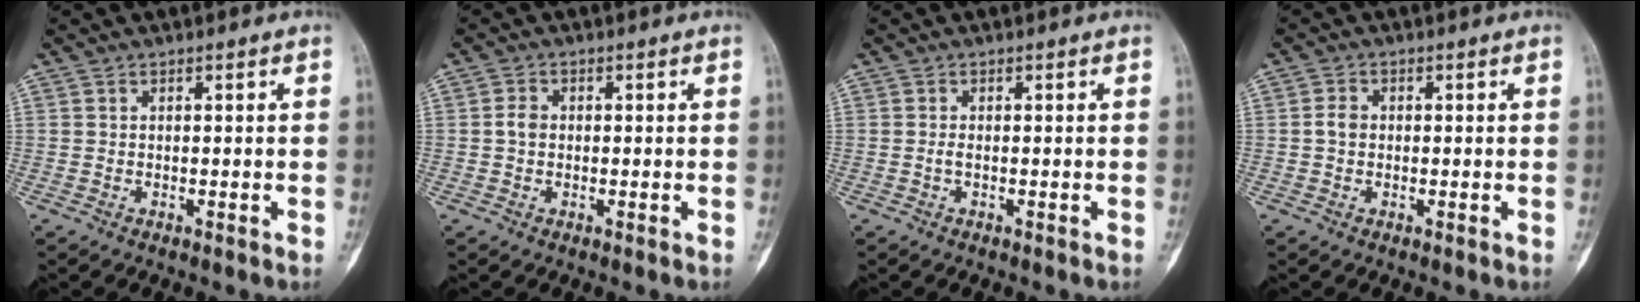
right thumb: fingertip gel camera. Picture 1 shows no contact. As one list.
[{"total": 2.1, "force": [-0.1, 1.7, 1.3], "torque": [-0.020, 0.005, -0.005]}, {"total": 0.7, "force": [-0.2, 0.2, 0.6], "torque": [-0.016, -0.001, -0.004]}, {"total": 2.1, "force": [-0.1, 1.7, 1.3], "torque": [-0.020, 0.005, -0.006]}]